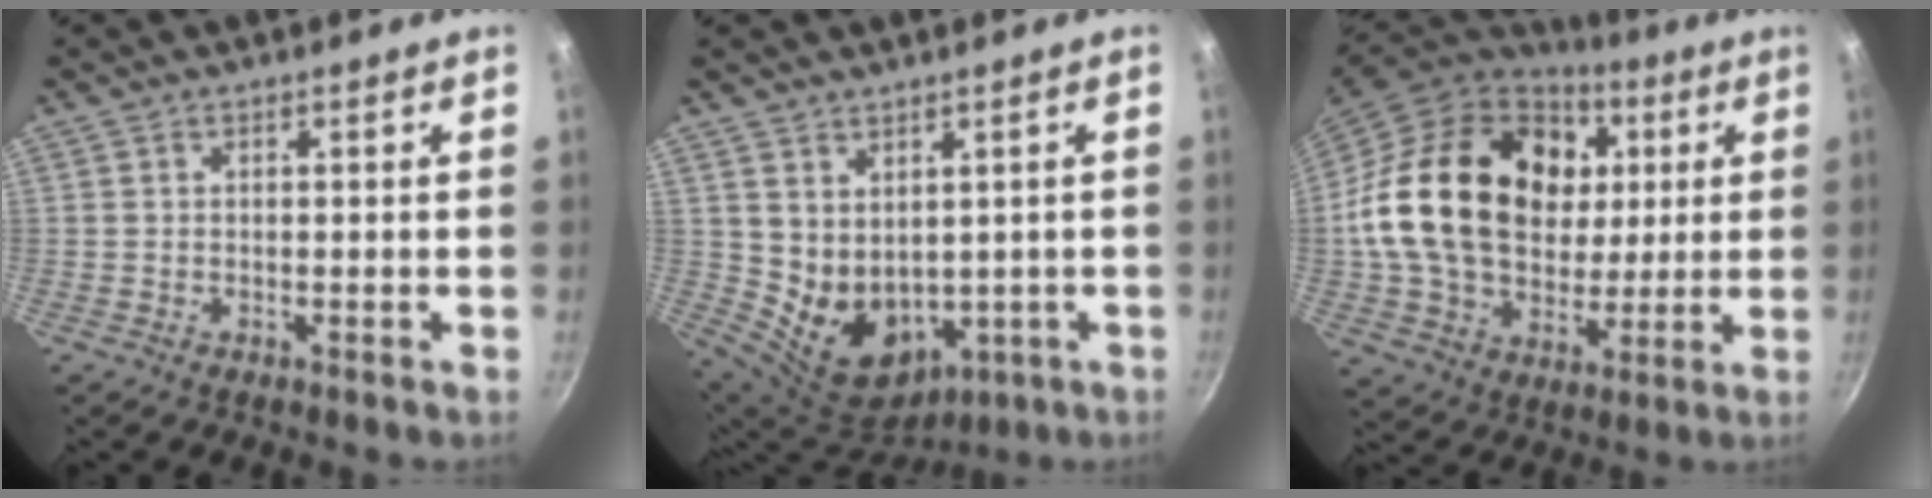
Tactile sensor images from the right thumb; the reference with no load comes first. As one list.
[{"total": 11.2, "force": [1.9, 8.4, 7.1], "torque": [-0.100, -0.032, 0.064]}, {"total": 27.4, "force": [5.1, 20.1, 17.8], "torque": [-0.294, 0.010, 0.093]}]